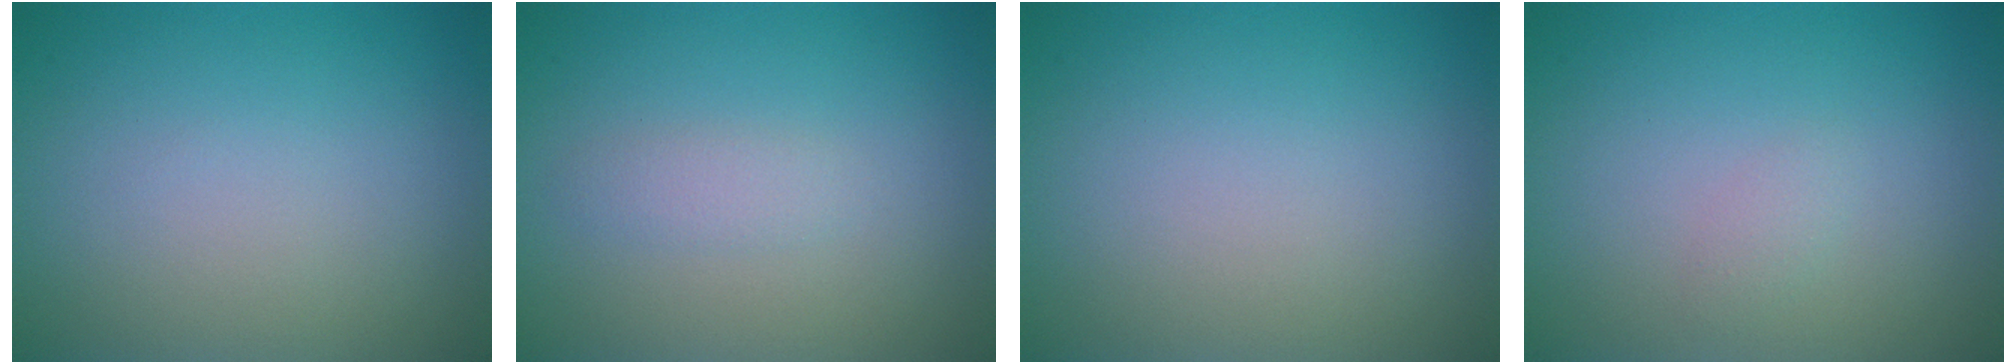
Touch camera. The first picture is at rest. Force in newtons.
{"total": 1.1, "press": 1.1, "slide": 0.0}
{"total": 0.0}
{"total": 0.7, "press": 0.7, "slide": 0.0}